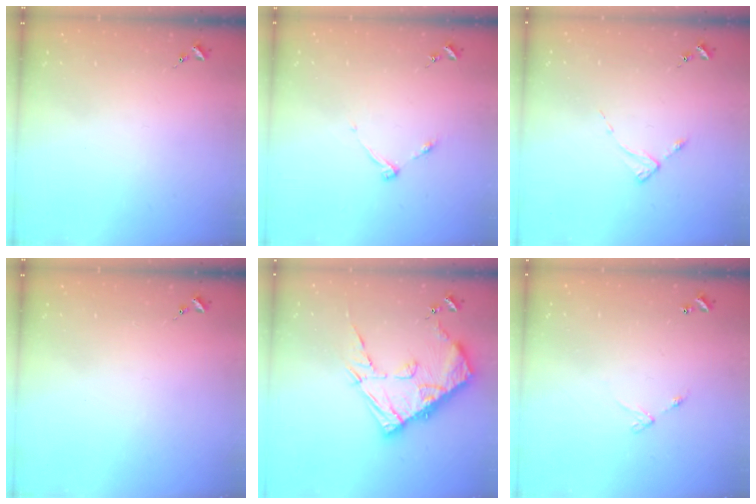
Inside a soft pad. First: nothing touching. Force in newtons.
{"total": 4.5, "press": 4.4, "slide": 0.6}
{"total": 2.6, "press": 2.6, "slide": 0.3}
{"total": 0.0}
{"total": 18.0, "press": 17.9, "slide": 1.9}
{"total": 4.6, "press": 4.6, "slide": 0.5}